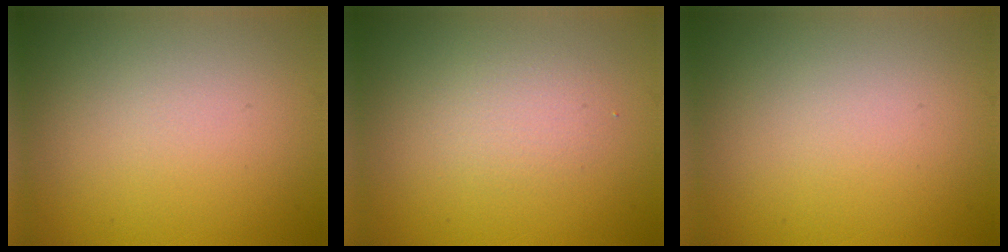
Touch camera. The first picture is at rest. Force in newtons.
{"total": 1.7, "press": 1.6, "slide": 0.1}
{"total": 0.0}